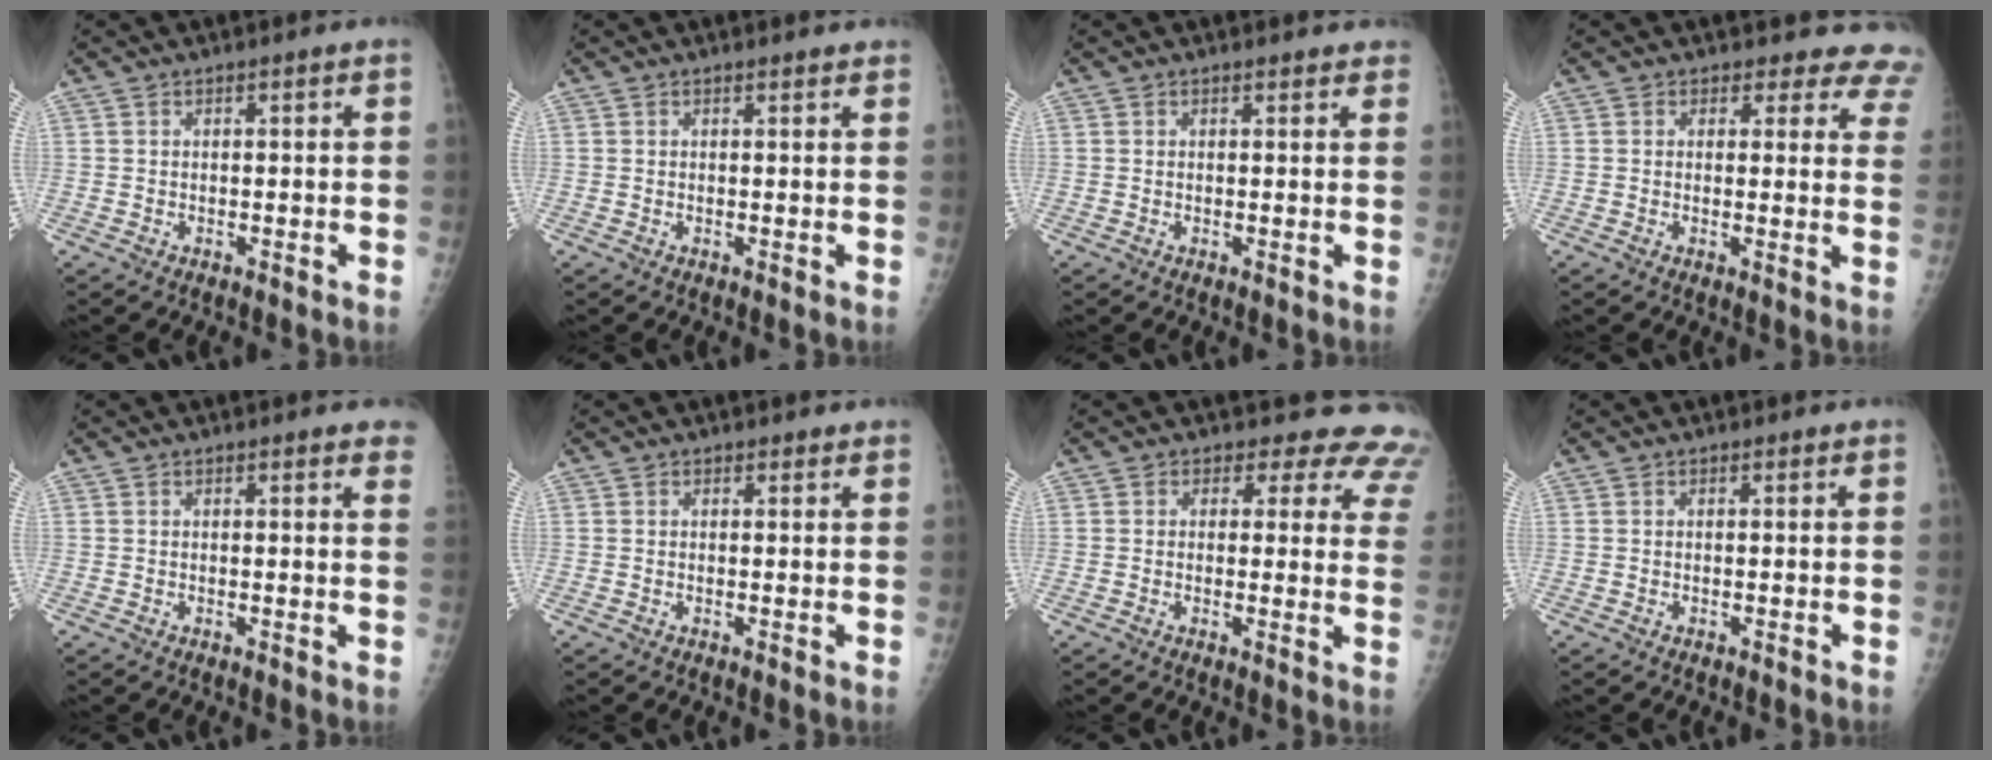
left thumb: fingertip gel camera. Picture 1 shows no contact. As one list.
[{"total": 1.0, "force": [1.0, 0.3, 0.3], "torque": [-0.002, -0.002, 0.012]}, {"total": 2.2, "force": [2.0, 0.9, 0.4], "torque": [0.011, -0.006, 0.012]}, {"total": 9.9, "force": [8.8, 4.6, 0.9], "torque": [0.047, -0.042, 0.061]}, {"total": 3.8, "force": [3.4, 0.9, 1.5], "torque": [0.001, -0.010, 0.023]}, {"total": 1.0, "force": [0.8, 0.6, 0.1], "torque": [0.009, -0.006, 0.007]}, {"total": 11.9, "force": [10.0, 5.8, 2.5], "torque": [0.025, -0.052, 0.080]}, {"total": 0.0}]